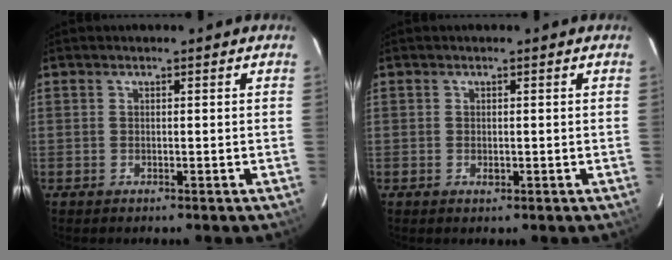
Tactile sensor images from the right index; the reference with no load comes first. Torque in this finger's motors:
{"motor_torque": [0.09, 0.05, -0.02, 0.00]}